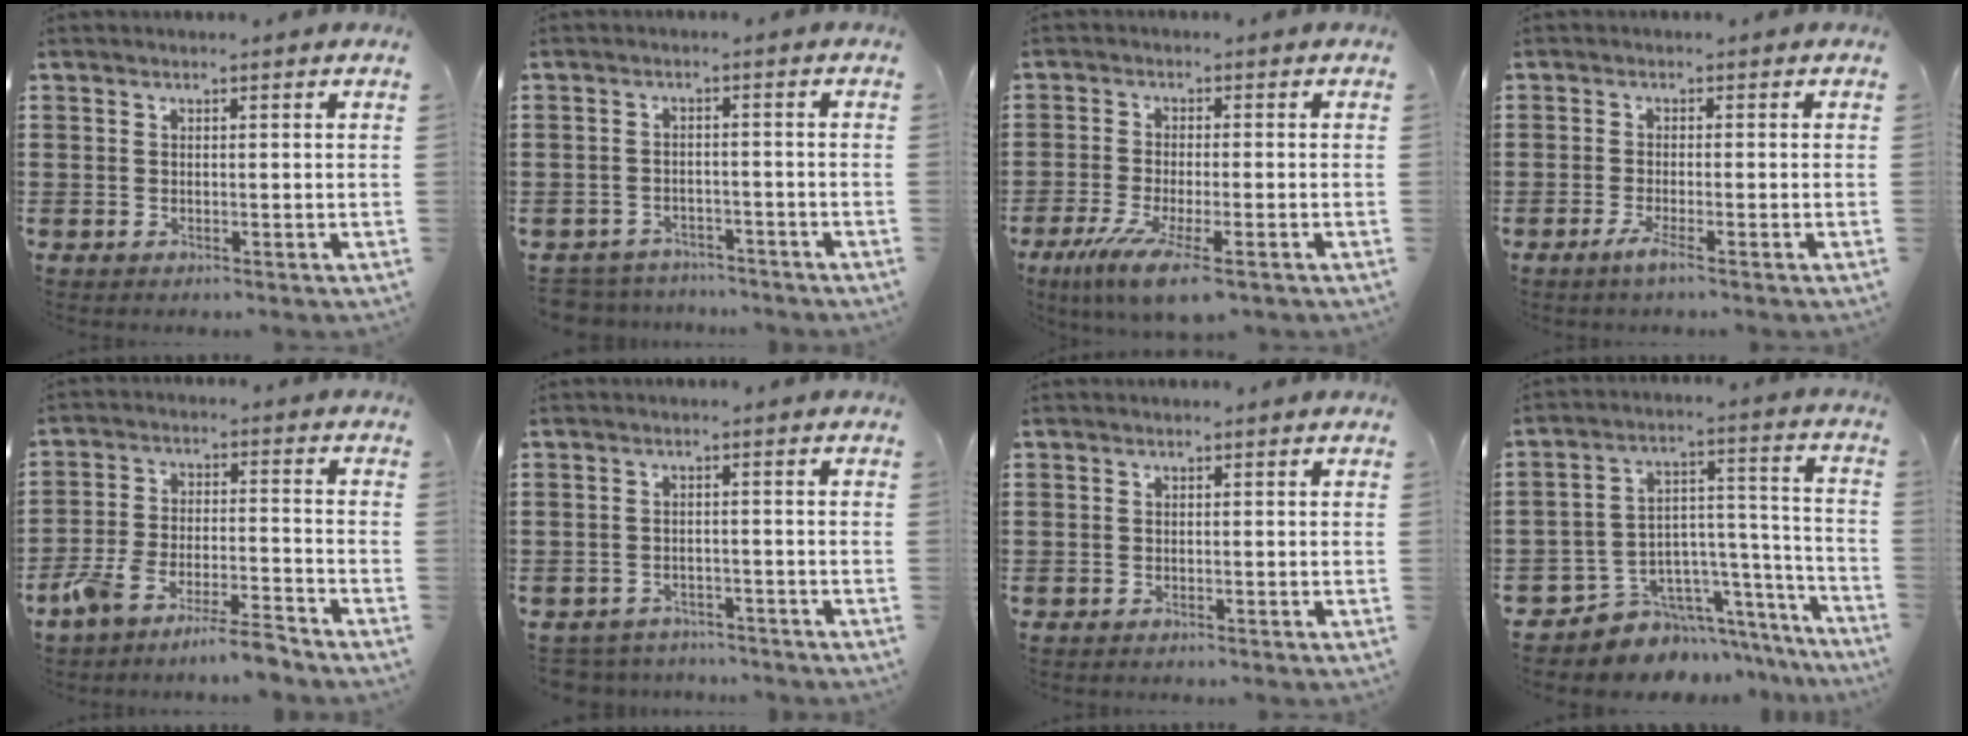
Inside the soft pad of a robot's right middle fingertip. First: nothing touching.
{"total": 3.2, "force": [-3.2, 0.5, -0.3], "torque": [-0.011, -0.005, -0.071]}
{"total": 6.9, "force": [-4.1, 1.1, 5.4], "torque": [-0.114, -0.017, -0.074]}
{"total": 2.2, "force": [-1.3, -0.1, 1.8], "torque": [-0.038, -0.007, -0.025]}
{"total": 7.4, "force": [-7.0, 0.1, 2.5], "torque": [-0.061, -0.002, -0.139]}
{"total": 2.7, "force": [-2.6, 0.4, -0.4], "torque": [-0.003, -0.001, -0.059]}
{"total": 0.7, "force": [-0.5, 0.4, -0.1], "torque": [0.002, 0.001, -0.011]}
{"total": 6.2, "force": [-5.0, 3.8, -0.1], "torque": [-0.007, -0.003, -0.087]}